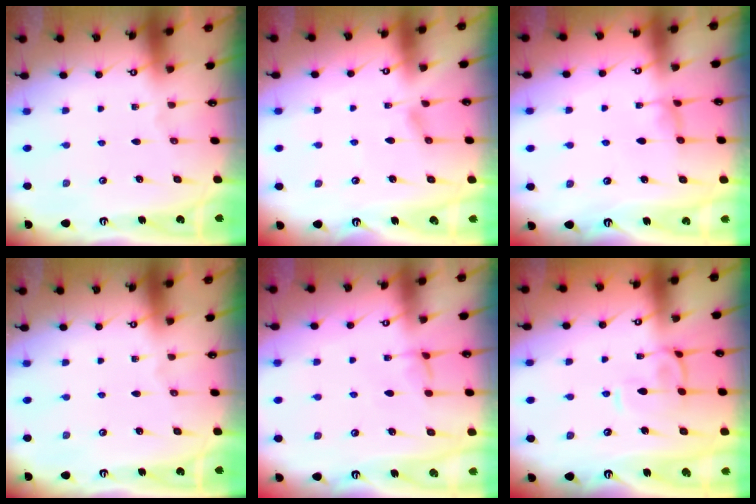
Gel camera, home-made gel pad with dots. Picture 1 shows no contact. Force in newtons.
{"total": 1.1, "press": 1.0, "slide": 0.4}
{"total": 1.1, "press": 1.0, "slide": 0.3}
{"total": 0.0}
{"total": 1.8, "press": 1.7, "slide": 0.5}
{"total": 1.1, "press": 0.9, "slide": 0.7}